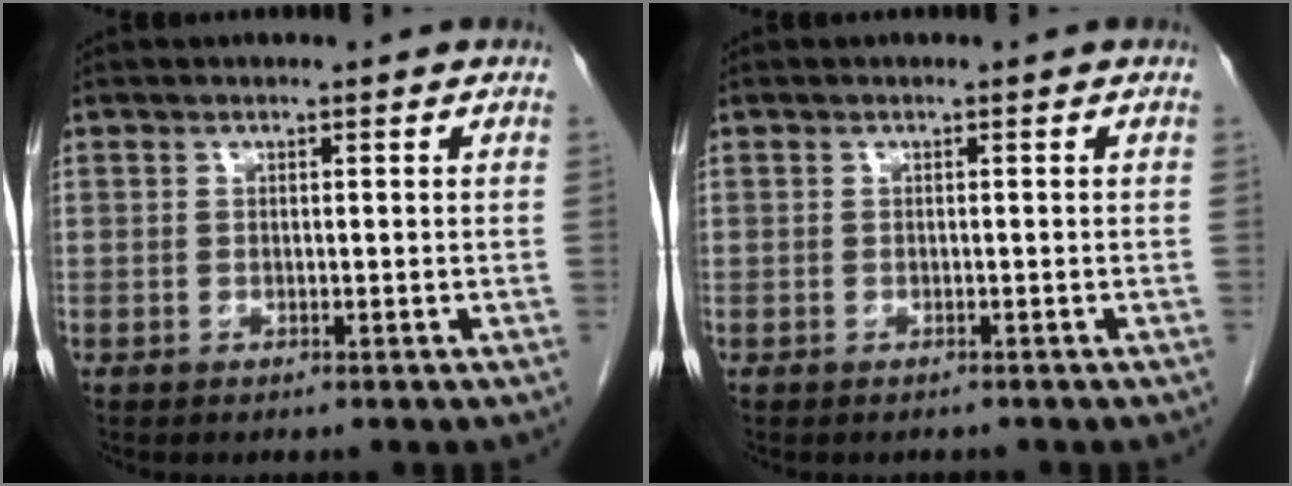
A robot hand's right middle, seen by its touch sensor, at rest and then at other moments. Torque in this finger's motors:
{"motor_torque": [0.02, -0.01, 0.00, 0.00]}